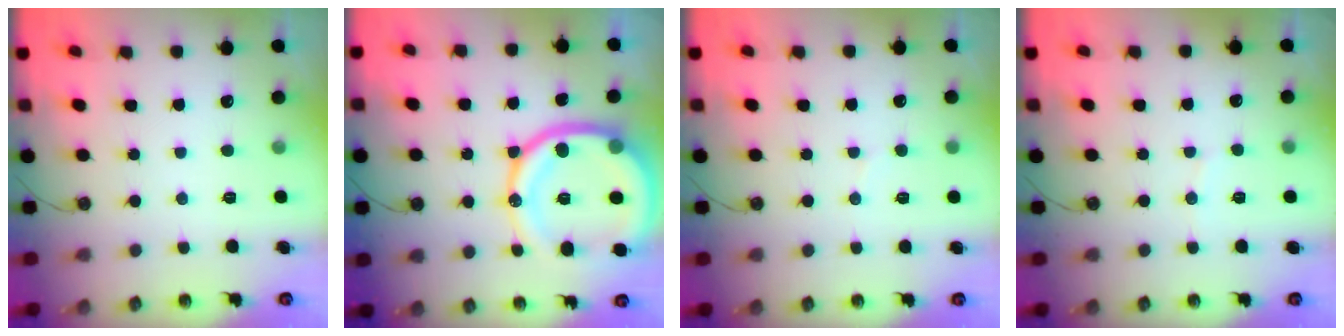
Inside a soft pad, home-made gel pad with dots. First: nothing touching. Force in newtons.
{"total": 21.6, "press": 21.4, "slide": 2.6}
{"total": 3.7, "press": 3.6, "slide": 0.3}
{"total": 3.3, "press": 3.3, "slide": 0.3}